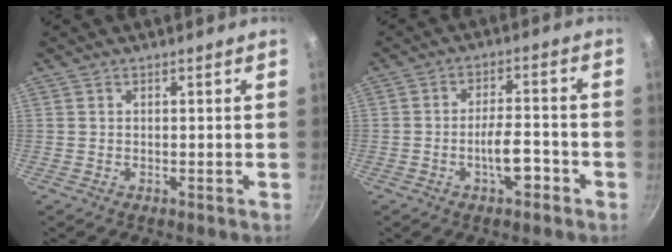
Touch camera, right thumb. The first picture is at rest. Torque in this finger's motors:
{"motor_torque": [3.05, 1.97, 1.43, -1.34, 0.51]}